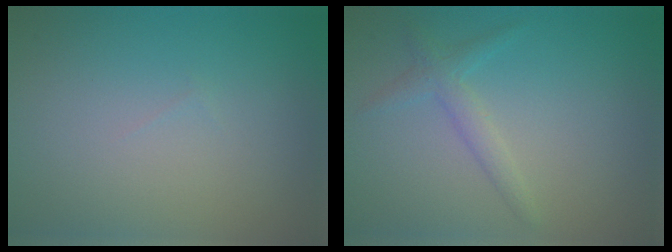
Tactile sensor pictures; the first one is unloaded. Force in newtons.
{"total": 1.8, "press": 1.8, "slide": 0.0}